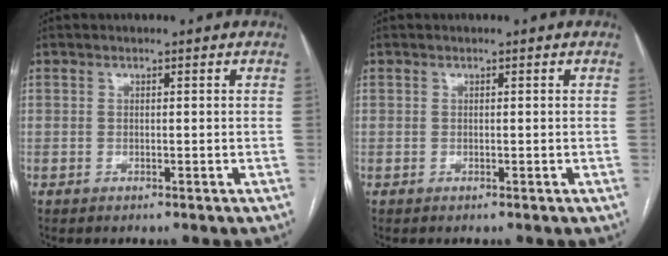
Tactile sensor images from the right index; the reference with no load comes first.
{"total": 0.0}